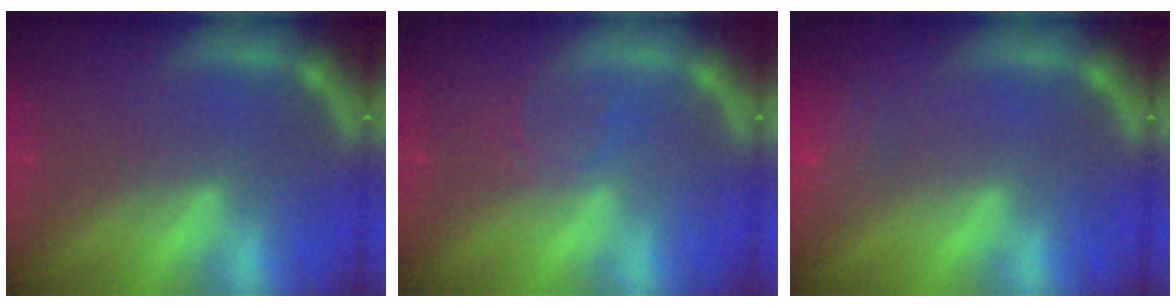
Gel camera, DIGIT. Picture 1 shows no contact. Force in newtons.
{"total": 1.9}
{"total": 4.0}